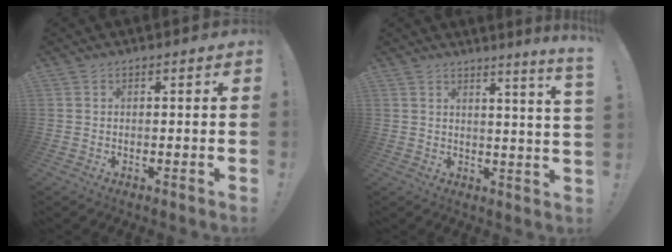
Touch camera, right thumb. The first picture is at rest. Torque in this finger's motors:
{"motor_torque": [-0.04, -0.04, 0.36, 0.37, 0.01]}